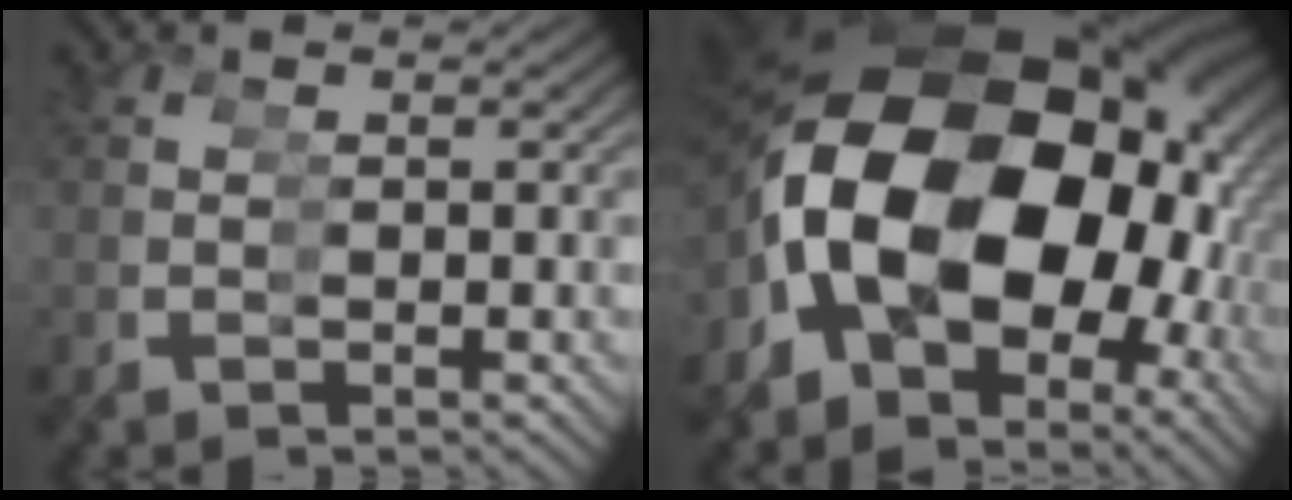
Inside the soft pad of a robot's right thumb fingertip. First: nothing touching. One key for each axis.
{"total": 24.4, "fx": 1.1, "fy": 16.1, "fz": 18.3, "tx": -0.315, "ty": -0.011, "tz": 0.030}